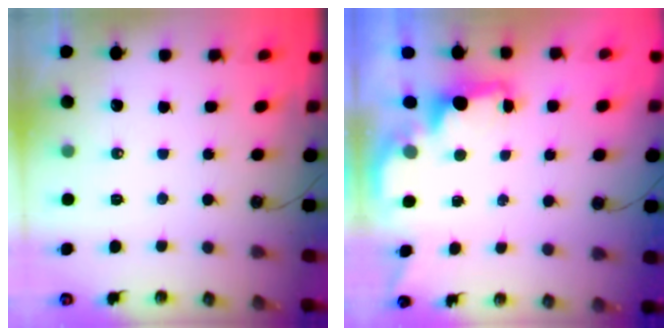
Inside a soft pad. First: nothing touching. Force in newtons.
{"total": 1.9, "press": 1.7, "slide": 0.8}